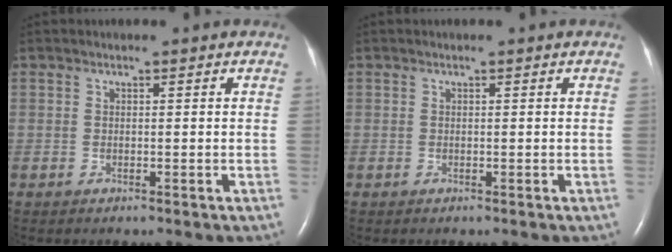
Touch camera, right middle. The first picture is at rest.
{"total": 0.0}